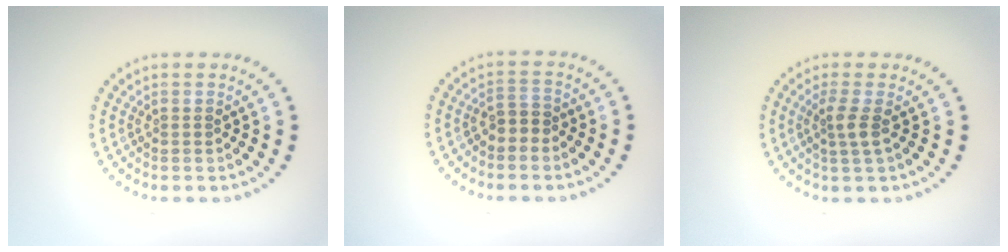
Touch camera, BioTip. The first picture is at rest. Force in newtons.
{"total": 1.6, "press": 1.4, "slide": 0.7}
{"total": 1.9, "press": 1.3, "slide": 1.3}